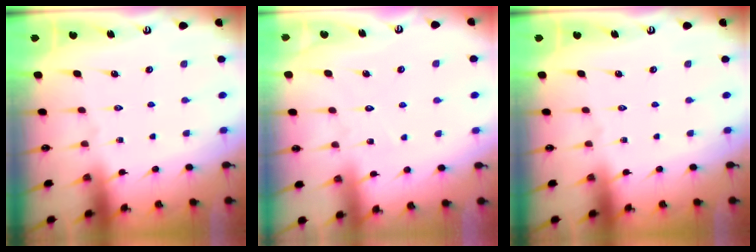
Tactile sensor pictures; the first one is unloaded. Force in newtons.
{"total": 4.6, "press": 4.6, "slide": 0.4}
{"total": 0.0}